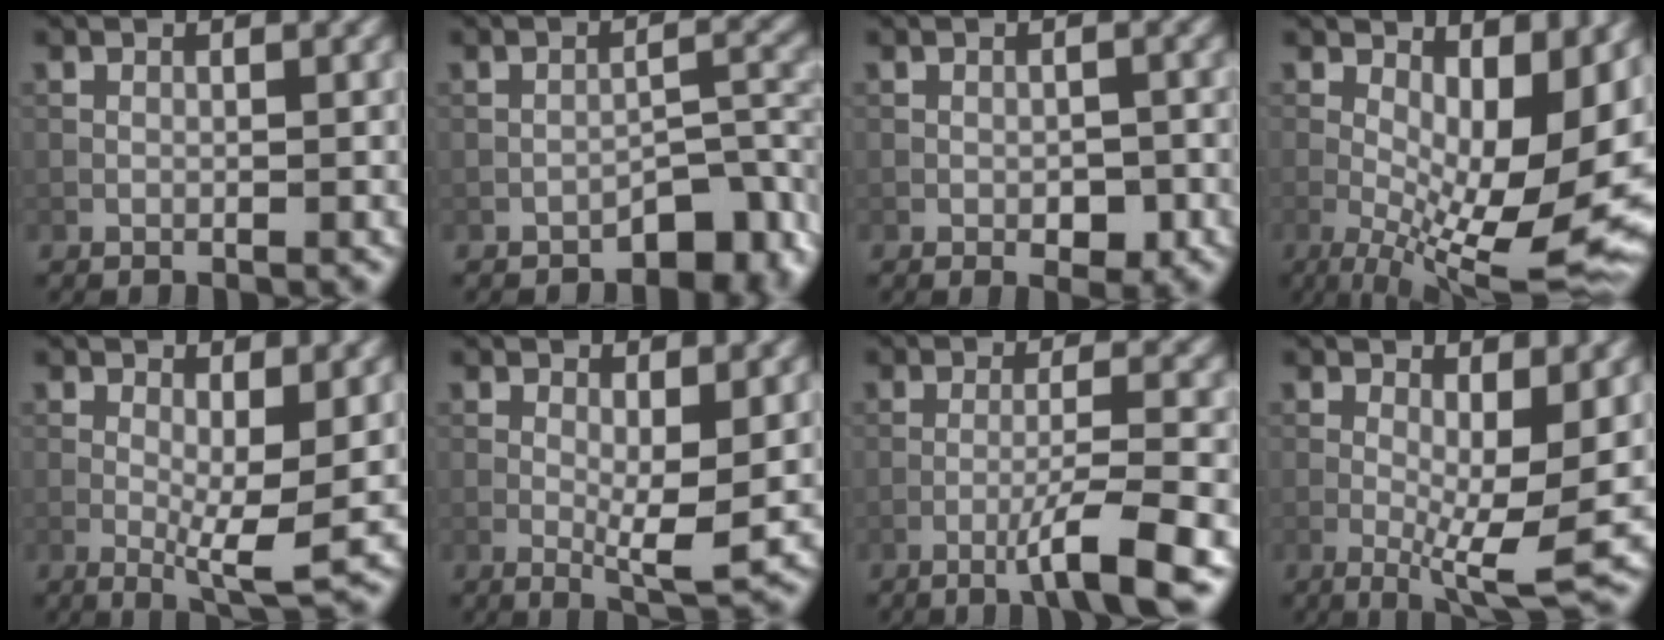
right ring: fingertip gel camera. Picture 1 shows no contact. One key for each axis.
{"total": 4.7, "fx": -3.3, "fy": 1.8, "fz": 2.8, "tx": -0.029, "ty": 0.012, "tz": -0.048}
{"total": 2.2, "fx": -0.8, "fy": 1.1, "fz": 1.7, "tx": -0.022, "ty": 0.000, "tz": -0.010}
{"total": 14.1, "fx": -0.3, "fy": 5.6, "fz": 13.0, "tx": -0.185, "ty": -0.007, "tz": 0.014}
{"total": 4.9, "fx": 0.0, "fy": 1.0, "fz": 4.8, "tx": -0.081, "ty": -0.012, "tz": 0.001}
{"total": 3.9, "fx": 0.1, "fy": 0.9, "fz": 3.8, "tx": -0.067, "ty": -0.009, "tz": 0.002}
{"total": 4.9, "fx": -2.7, "fy": 0.1, "fz": 4.1, "tx": -0.066, "ty": 0.008, "tz": -0.056}
{"total": 6.9, "fx": -0.2, "fy": 1.7, "fz": 6.7, "tx": -0.110, "ty": -0.013, "tz": -0.005}